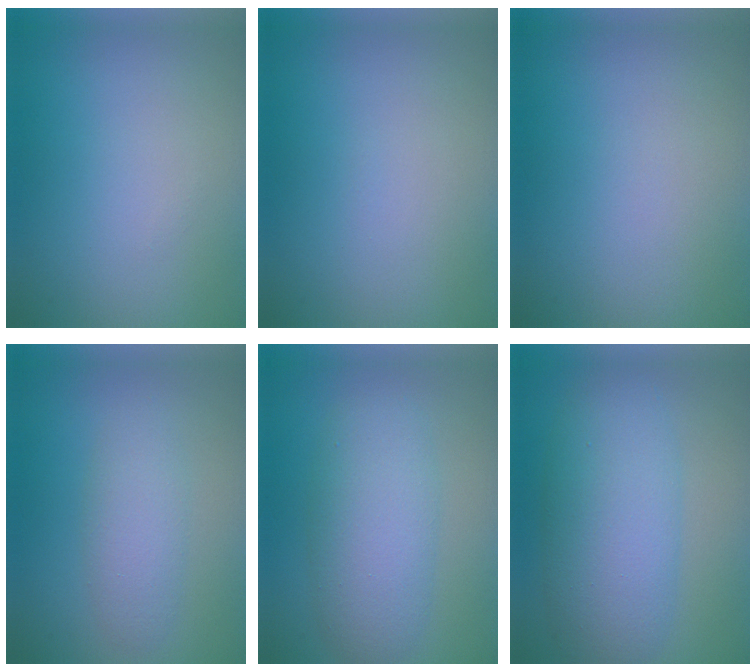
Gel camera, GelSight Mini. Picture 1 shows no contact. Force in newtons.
{"total": 0.0}
{"total": 0.0}
{"total": 2.7, "press": 2.7, "slide": 0.1}
{"total": 5.5, "press": 5.5, "slide": 0.2}
{"total": 7.4, "press": 7.4, "slide": 0.2}